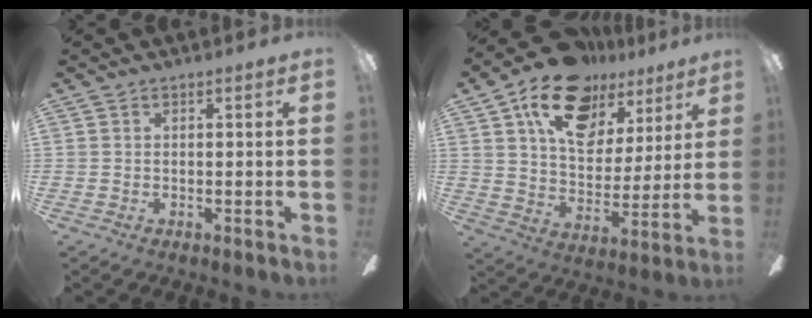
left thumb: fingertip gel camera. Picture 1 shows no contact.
{"total": 19.5, "force": [12.0, 11.5, 10.3], "torque": [-0.174, -0.056, 0.217]}